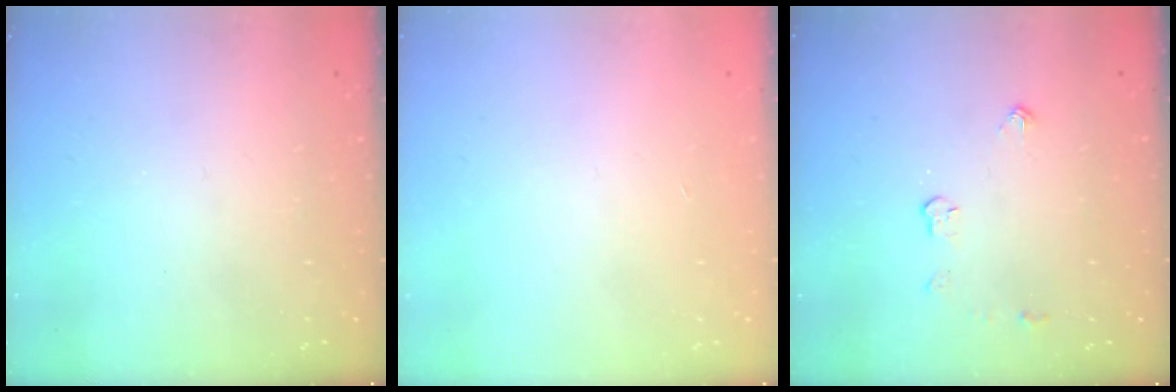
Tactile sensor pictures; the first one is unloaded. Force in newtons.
{"total": 0.0}
{"total": 3.8, "press": 3.8, "slide": 0.6}